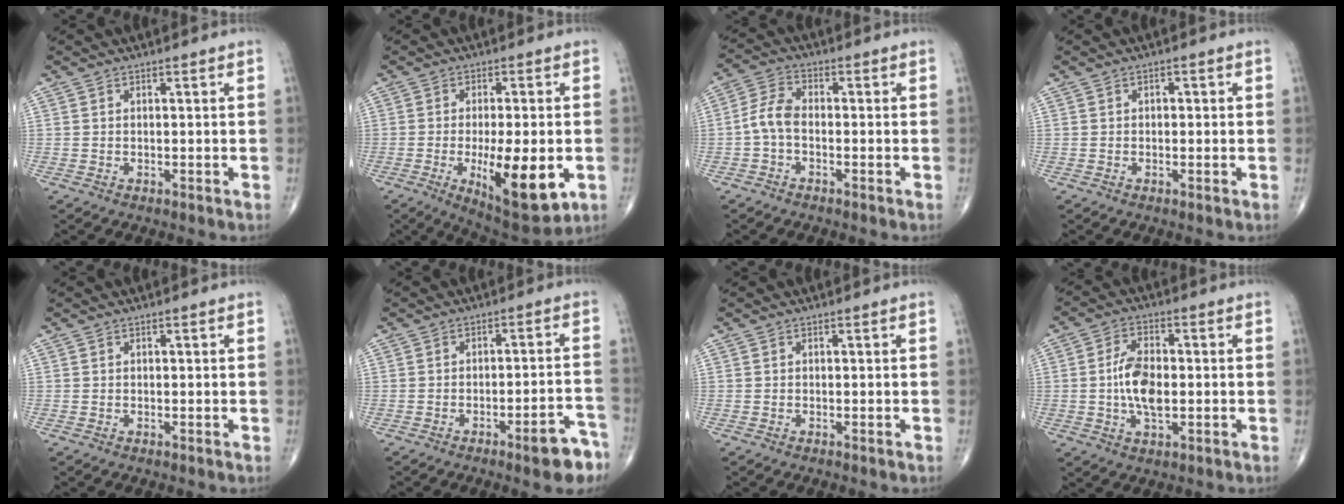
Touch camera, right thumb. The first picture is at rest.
{"total": 14.8, "force": [-3.6, 4.9, 13.5], "torque": [-0.202, -0.017, -0.043]}
{"total": 5.1, "force": [-1.2, 2.8, 4.1], "torque": [-0.086, 0.019, -0.035]}
{"total": 1.1, "force": [0.1, 0.8, 0.8], "torque": [-0.003, 0.003, -0.002]}
{"total": 0.0}
{"total": 7.5, "force": [-4.8, 1.7, 5.5], "torque": [-0.055, 0.037, -0.059]}
{"total": 0.0}
{"total": 8.6, "force": [-0.5, 4.4, 7.3], "torque": [-0.136, 0.004, -0.011]}